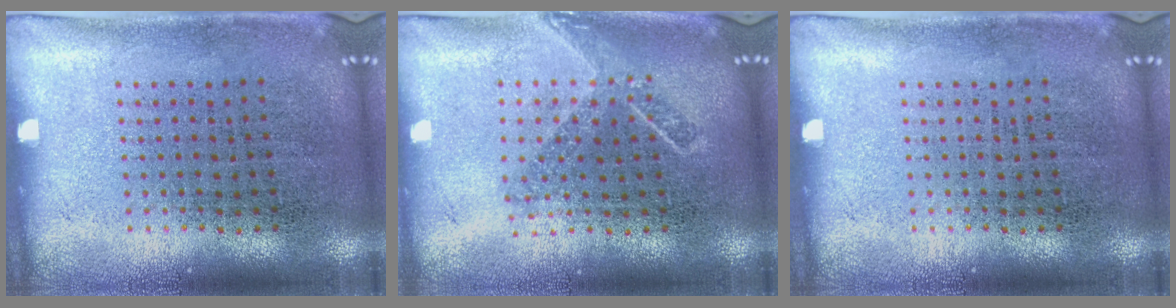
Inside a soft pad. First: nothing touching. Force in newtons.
{"total": 1.6, "press": 1.2, "slide": 1.1}
{"total": 0.0}